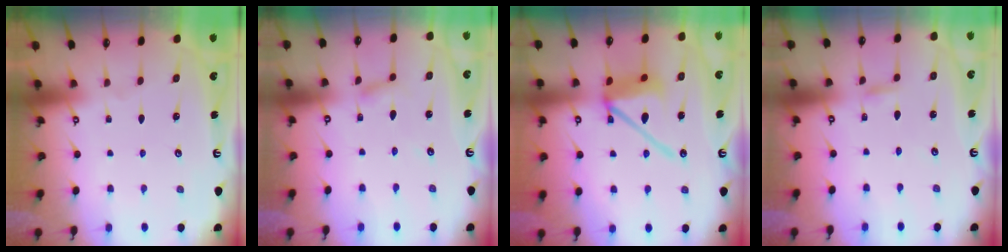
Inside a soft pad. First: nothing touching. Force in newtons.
{"total": 2.2, "press": 2.2, "slide": 0.3}
{"total": 12.1, "press": 12.0, "slide": 1.6}
{"total": 1.6, "press": 1.6, "slide": 0.1}